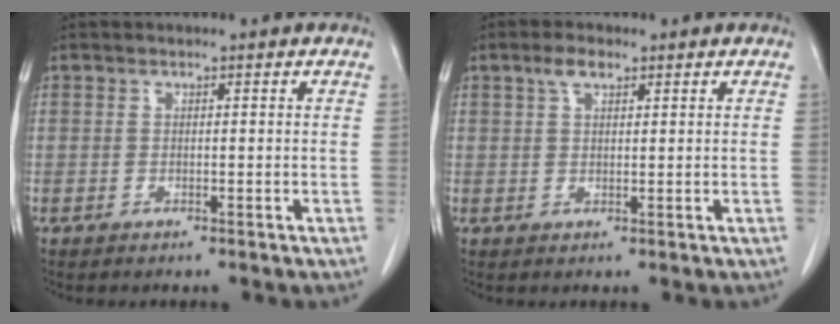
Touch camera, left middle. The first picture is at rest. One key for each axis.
{"total": 2.7, "fx": 1.7, "fy": 1.0, "fz": 1.8, "tx": -0.041, "ty": 0.008, "tz": 0.035}